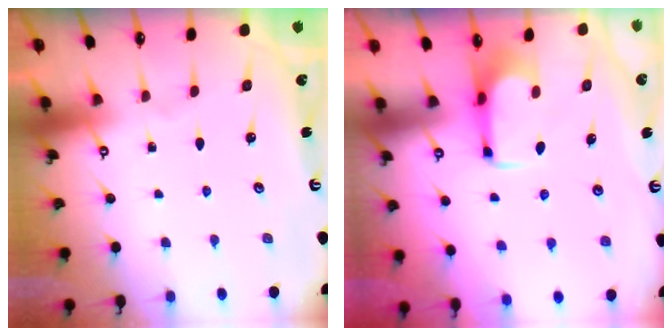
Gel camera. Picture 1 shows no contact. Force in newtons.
{"total": 2.0, "press": 1.9, "slide": 0.4}